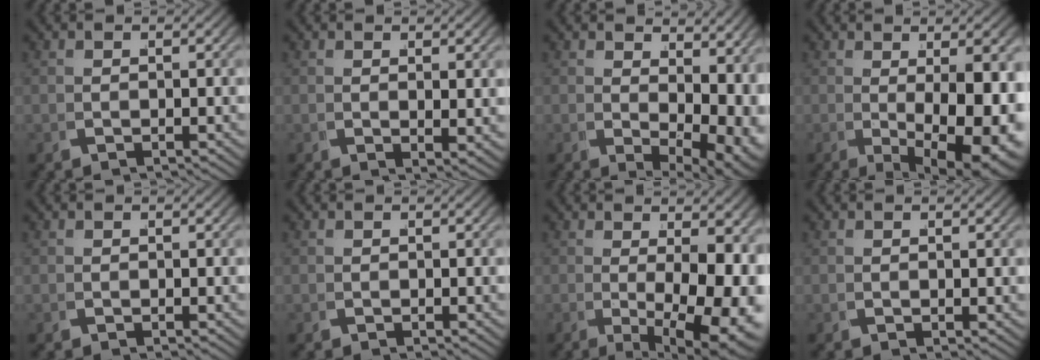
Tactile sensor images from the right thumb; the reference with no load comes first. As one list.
[{"total": 1.7, "force": [0.9, 0.4, 1.4], "torque": [-0.022, 0.000, 0.017]}, {"total": 6.5, "force": [1.6, 3.6, 5.2], "torque": [-0.071, -0.016, 0.040]}, {"total": 10.9, "force": [-1.0, 4.6, 9.8], "torque": [-0.151, -0.028, 0.010]}, {"total": 0.0}, {"total": 0.0}, {"total": 10.0, "force": [-0.9, 4.6, 8.8], "torque": [-0.140, -0.035, 0.011]}, {"total": 0.5, "force": [0.4, -0.1, 0.3], "torque": [-0.008, -0.001, 0.007]}]